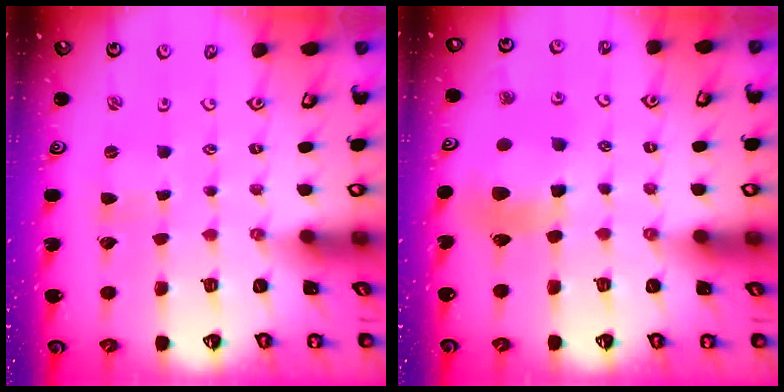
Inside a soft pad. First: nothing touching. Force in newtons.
{"total": 10.3, "press": 10.3, "slide": 1.3}